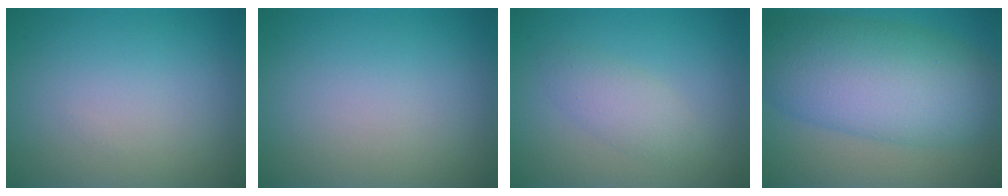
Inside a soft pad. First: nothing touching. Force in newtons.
{"total": 0.0}
{"total": 2.2, "press": 2.2, "slide": 0.0}
{"total": 10.3, "press": 10.3, "slide": 0.3}